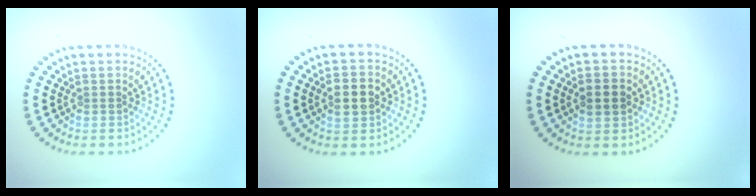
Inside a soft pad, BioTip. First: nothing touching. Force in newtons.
{"total": 2.9, "press": 2.9, "slide": 0.2}
{"total": 2.9, "press": 2.9, "slide": 0.2}